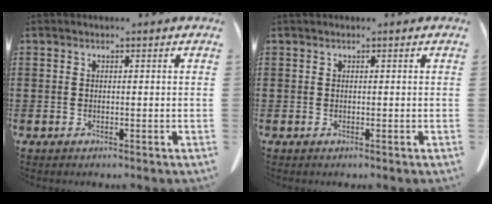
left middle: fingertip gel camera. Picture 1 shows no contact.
{"total": 0.0}